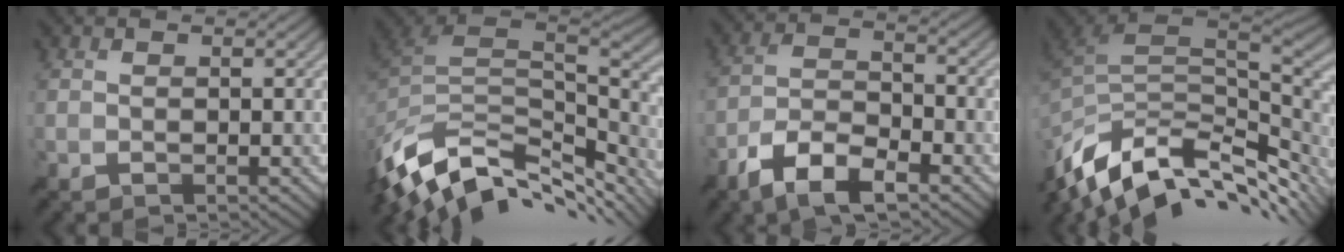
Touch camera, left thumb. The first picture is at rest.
{"total": 13.5, "force": [-7.5, 7.4, 8.4], "torque": [-0.216, -0.021, -0.125]}
{"total": 7.9, "force": [-5.1, 2.5, 5.5], "torque": [-0.104, 0.002, -0.106]}
{"total": 14.0, "force": [-5.3, 7.3, 10.7], "torque": [-0.243, -0.015, -0.088]}